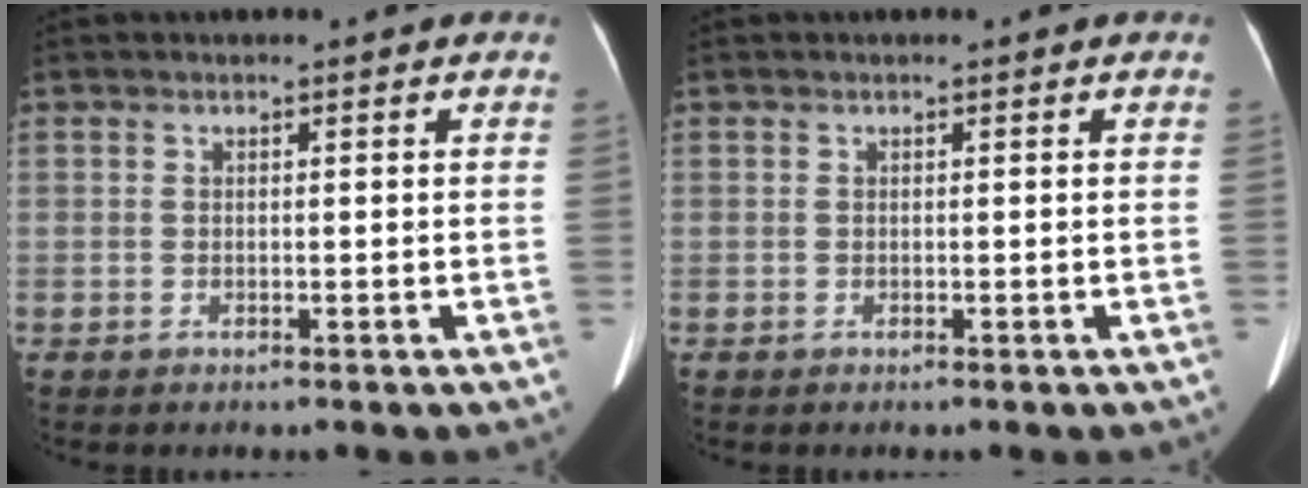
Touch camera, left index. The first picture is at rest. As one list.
[{"total": 0.0}]